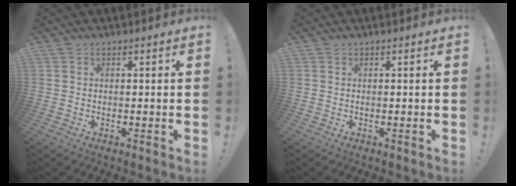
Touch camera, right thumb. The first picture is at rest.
{"total": 0.0}